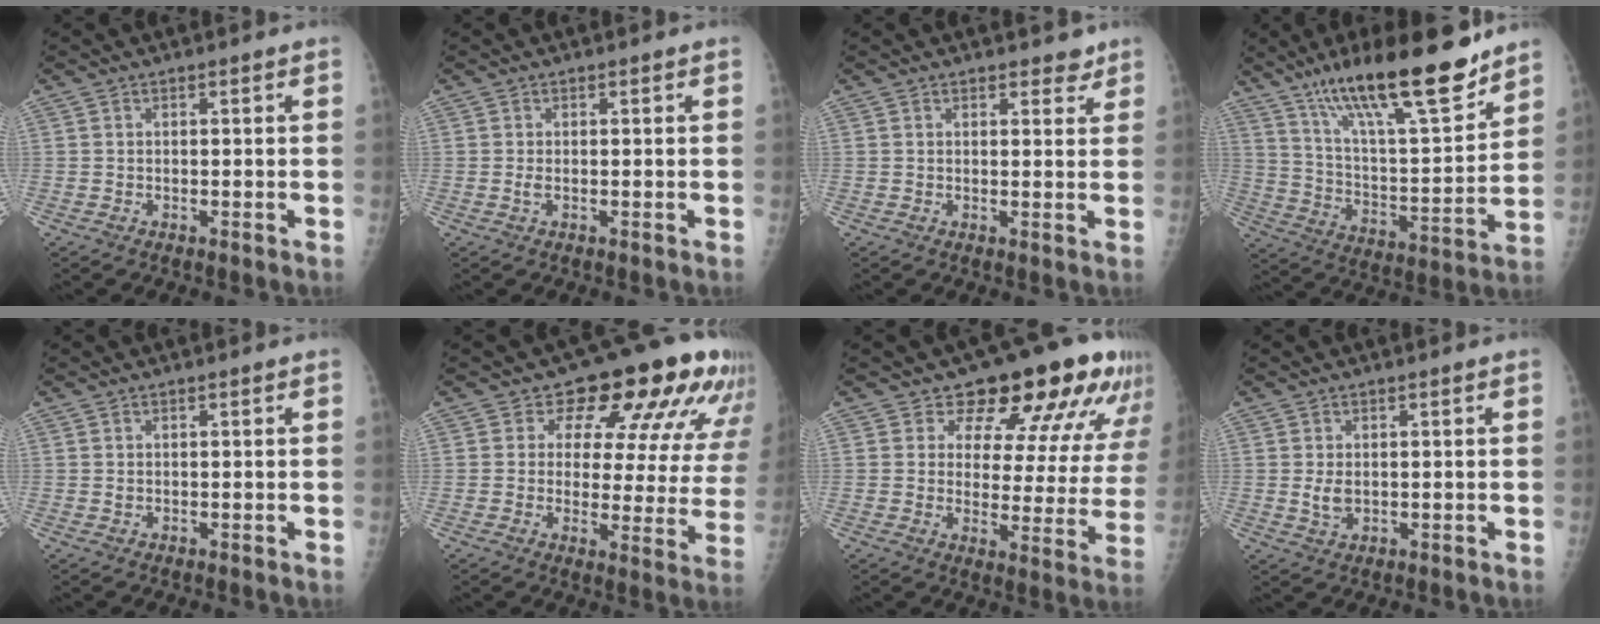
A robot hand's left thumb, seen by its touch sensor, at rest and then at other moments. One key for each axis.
{"total": 1.1, "fx": 0.2, "fy": 0.4, "fz": 1.0, "tx": -0.023, "ty": -0.002, "tz": 0.005}
{"total": 2.8, "fx": 2.3, "fy": 1.3, "fz": 0.9, "tx": 0.009, "ty": -0.013, "tz": 0.026}
{"total": 23.8, "fx": 16.8, "fy": 5.1, "fz": 16.0, "tx": -0.244, "ty": -0.075, "tz": 0.285}
{"total": 0.8, "fx": 0.4, "fy": 0.4, "fz": 0.5, "tx": -0.006, "ty": -0.002, "tz": 0.008}
{"total": 17.8, "fx": 10.7, "fy": 8.8, "fz": 11.2, "tx": -0.087, "ty": -0.042, "tz": 0.117}
{"total": 17.8, "fx": 12.9, "fy": 8.4, "fz": 9.0, "tx": -0.060, "ty": -0.064, "tz": 0.146}
{"total": 2.7, "fx": 0.4, "fy": 1.7, "fz": 2.0, "tx": -0.033, "ty": -0.008, "tz": 0.014}